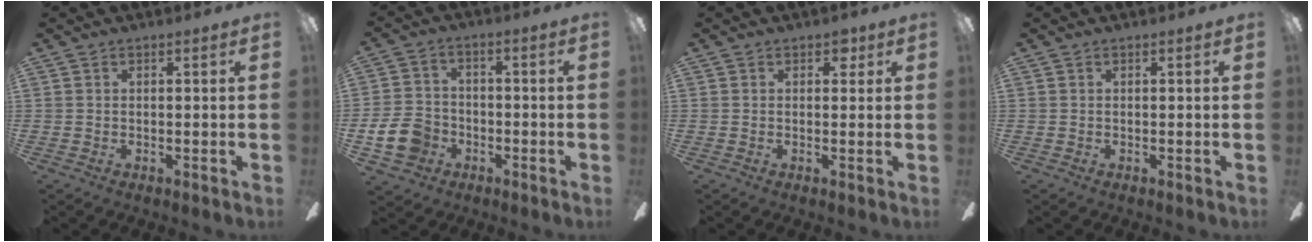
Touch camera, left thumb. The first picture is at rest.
{"total": 10.1, "force": [-3.5, 8.1, 4.9], "torque": [-0.125, 0.032, -0.064]}
{"total": 2.7, "force": [1.3, 1.8, 1.4], "torque": [-0.013, 0.002, 0.020]}
{"total": 0.0}